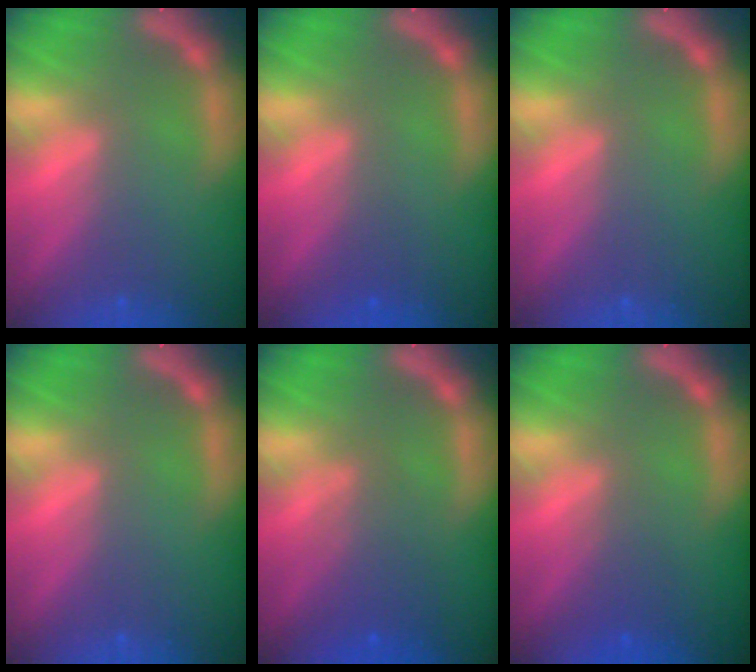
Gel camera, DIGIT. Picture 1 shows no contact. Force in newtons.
{"total": 0.9}
{"total": 0.0}
{"total": 0.0}
{"total": 3.6}
{"total": 2.0}